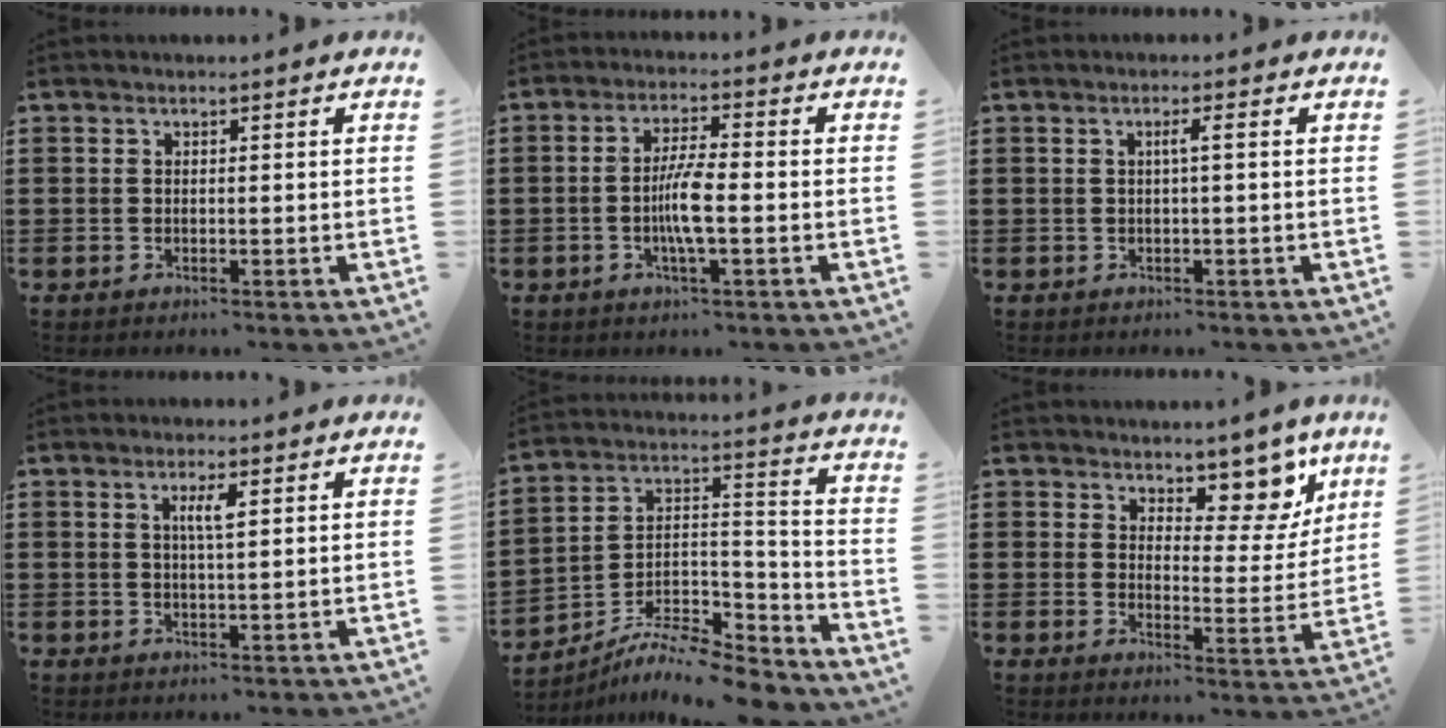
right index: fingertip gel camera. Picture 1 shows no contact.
{"total": 5.7, "force": [-1.4, 0.9, 5.4], "torque": [-0.109, -0.002, -0.031]}
{"total": 1.7, "force": [0.0, -0.2, 1.6], "torque": [-0.029, -0.001, -0.004]}
{"total": 2.8, "force": [0.9, 0.5, 2.6], "torque": [-0.054, 0.003, 0.013]}
{"total": 8.9, "force": [-8.0, 2.1, 3.2], "torque": [-0.052, 0.016, -0.155]}
{"total": 8.4, "force": [6.7, 3.5, 3.6], "torque": [-0.060, -0.041, 0.116]}